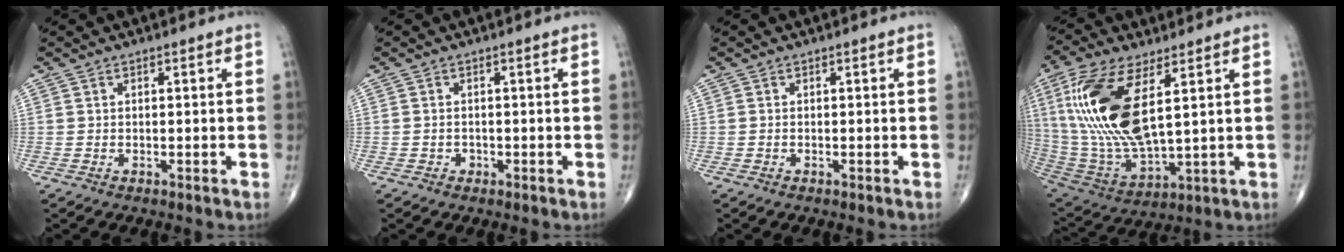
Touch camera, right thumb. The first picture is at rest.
{"total": 0.9, "force": [-0.4, 0.8, 0.2], "torque": [0.000, 0.004, -0.007]}
{"total": 0.0}
{"total": 21.1, "force": [5.8, 8.7, 18.4], "torque": [-0.396, -0.029, 0.118]}